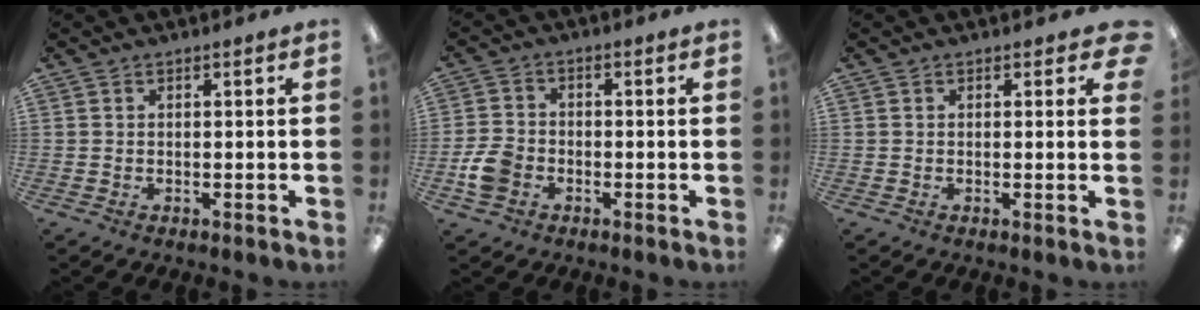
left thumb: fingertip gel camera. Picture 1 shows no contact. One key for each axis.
{"total": 6.3, "fx": -2.3, "fy": 4.8, "fz": 3.4, "tx": -0.071, "ty": 0.014, "tz": -0.041}
{"total": 1.2, "fx": 0.7, "fy": 0.6, "fz": 0.7, "tx": 0.001, "ty": -0.003, "tz": 0.009}